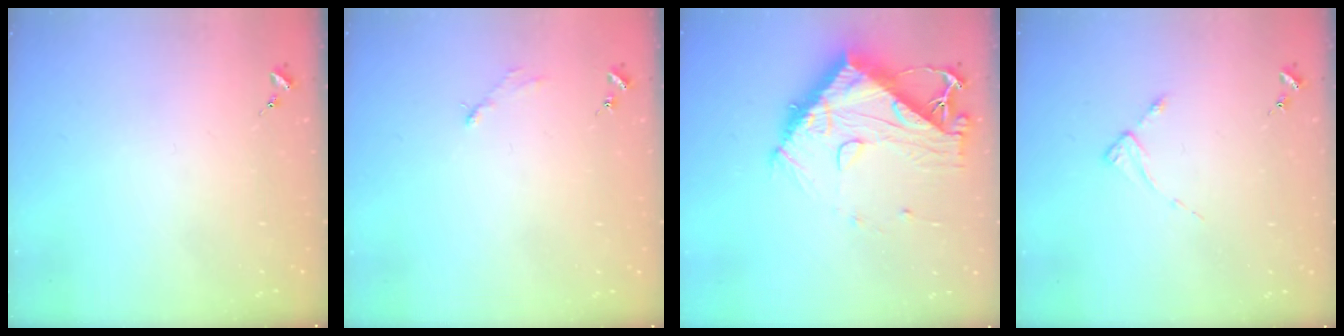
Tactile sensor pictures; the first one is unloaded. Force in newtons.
{"total": 2.9, "press": 2.9, "slide": 0.4}
{"total": 14.2, "press": 14.1, "slide": 1.2}
{"total": 2.6, "press": 2.6, "slide": 0.3}